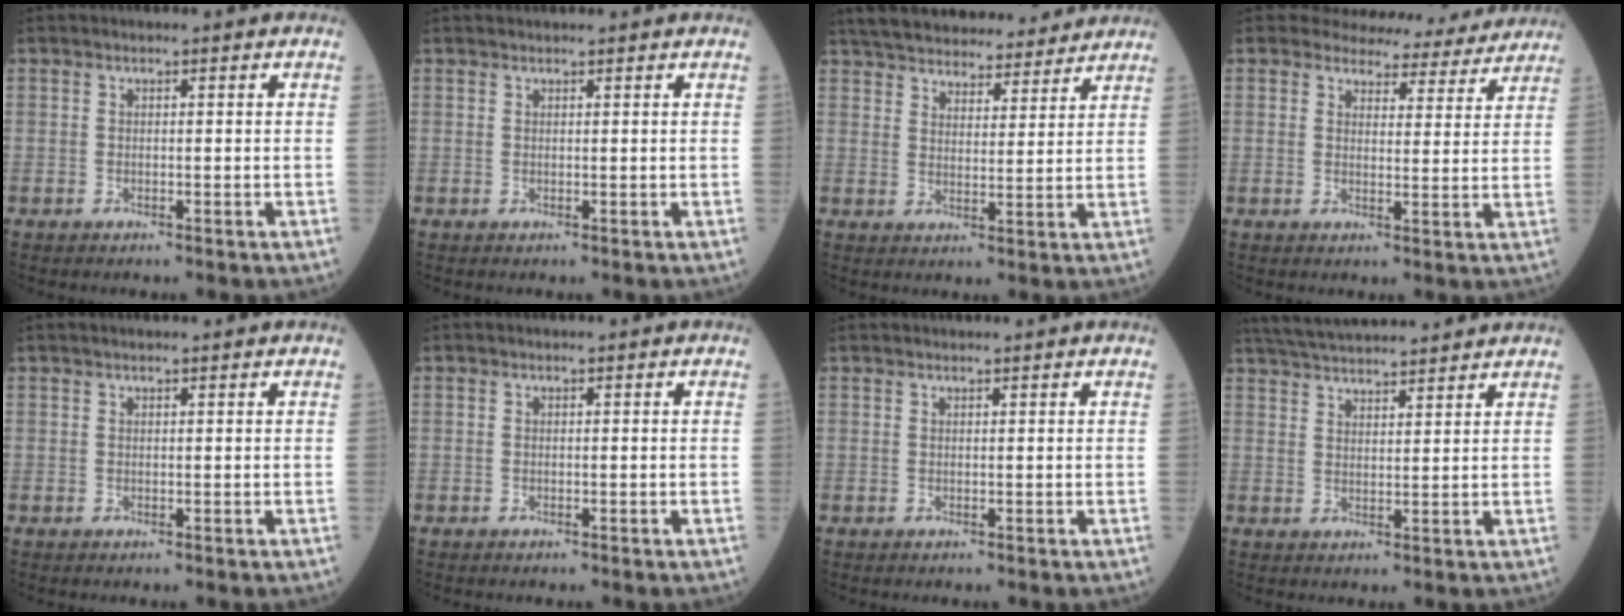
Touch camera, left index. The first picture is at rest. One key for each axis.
{"total": 1.5, "fx": 1.4, "fy": 0.0, "fz": 0.4, "tx": -0.006, "ty": 0.020, "tz": 0.025}
{"total": 19.8, "fx": 17.9, "fy": 5.1, "fz": 6.7, "tx": -0.115, "ty": 0.029, "tz": 0.255}
{"total": 11.2, "fx": 10.7, "fy": 3.3, "fz": 0.9, "tx": 0.013, "ty": -0.006, "tz": 0.110}
{"total": 2.0, "fx": 1.7, "fy": 0.1, "fz": 1.1, "tx": -0.011, "ty": 0.023, "tz": 0.026}
{"total": 0.0}
{"total": 1.7, "fx": 1.6, "fy": -0.3, "fz": 0.4, "tx": -0.007, "ty": 0.016, "tz": 0.027}
{"total": 12.6, "fx": 11.8, "fy": 0.8, "fz": 4.3, "tx": -0.086, "ty": 0.033, "tz": 0.184}